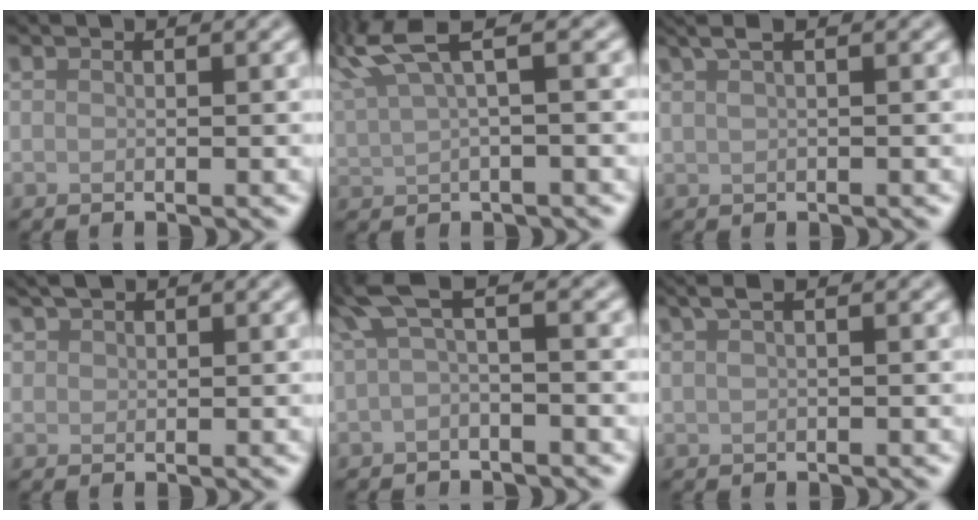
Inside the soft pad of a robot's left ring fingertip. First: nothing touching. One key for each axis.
{"total": 5.9, "fx": 3.3, "fy": 1.4, "fz": 4.7, "tx": -0.097, "ty": 0.023, "tz": 0.063}
{"total": 2.2, "fx": 1.2, "fy": 0.6, "fz": 1.7, "tx": -0.029, "ty": 0.004, "tz": 0.018}
{"total": 1.7, "fx": 1.2, "fy": 1.1, "fz": 0.6, "tx": -0.010, "ty": 0.005, "tz": 0.022}
{"total": 3.5, "fx": 0.8, "fy": 0.9, "fz": 3.3, "tx": -0.059, "ty": 0.006, "tz": 0.007}
{"total": 1.9, "fx": 1.0, "fy": 0.6, "fz": 1.5, "tx": -0.027, "ty": 0.005, "tz": 0.016}